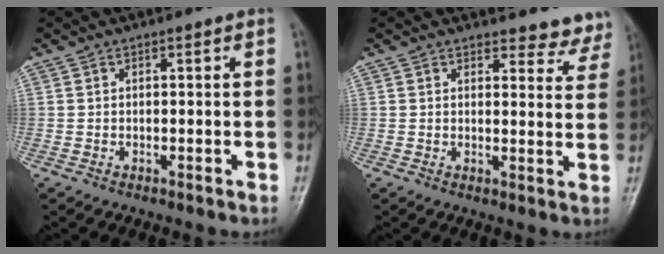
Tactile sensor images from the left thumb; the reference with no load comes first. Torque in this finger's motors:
{"motor_torque": [-0.04, 0.07, 0.03, -0.12, 0.04]}